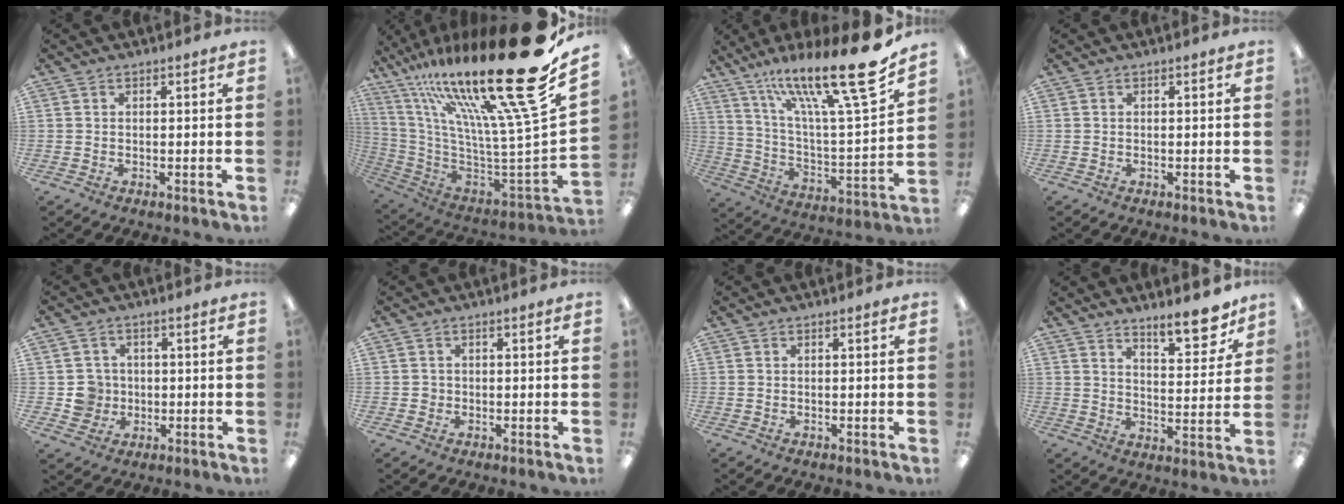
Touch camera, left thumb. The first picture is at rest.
{"total": 32.0, "force": [19.2, 4.6, 25.2], "torque": [-0.389, -0.177, 0.319]}
{"total": 23.8, "force": [17.2, 4.1, 15.9], "torque": [-0.258, -0.112, 0.276]}
{"total": 0.0}
{"total": 5.8, "force": [-0.3, 5.7, 0.7], "torque": [-0.010, 0.008, 0.000]}
{"total": 1.4, "force": [-0.1, 1.3, 0.2], "torque": [-0.005, 0.005, -0.006]}
{"total": 0.0}
{"total": 10.2, "force": [8.3, 3.2, 4.9], "torque": [-0.047, -0.063, 0.140]}